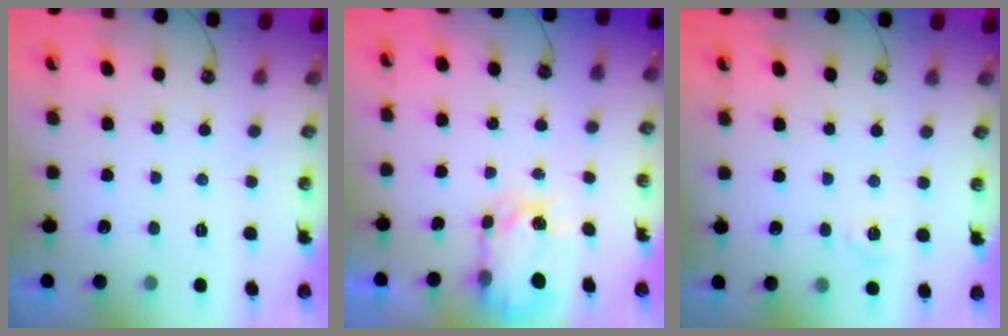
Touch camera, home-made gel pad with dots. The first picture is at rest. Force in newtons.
{"total": 6.2, "press": 6.2, "slide": 0.6}
{"total": 6.0, "press": 6.0, "slide": 0.6}